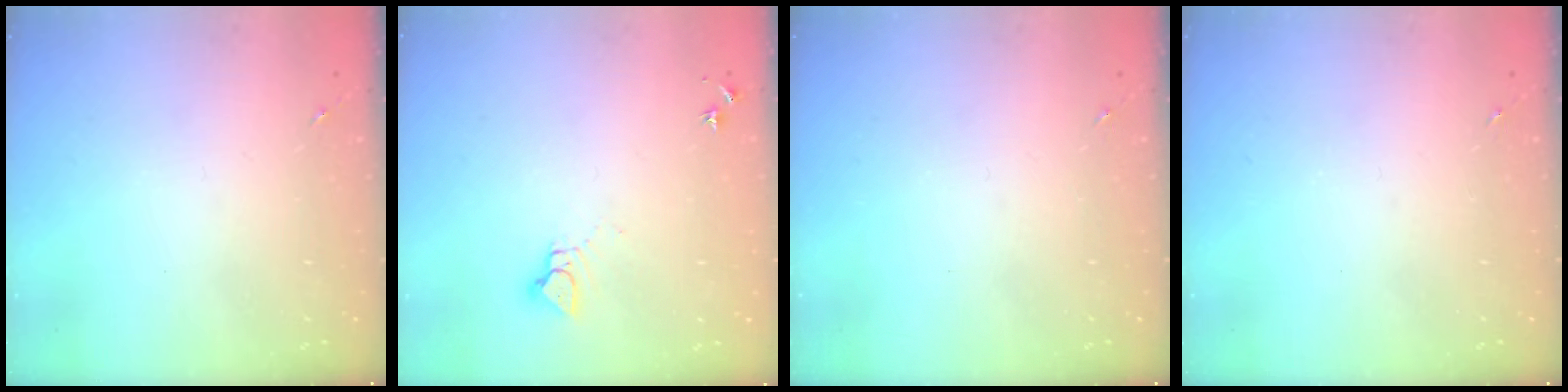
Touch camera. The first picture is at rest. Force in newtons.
{"total": 4.4, "press": 4.3, "slide": 0.4}
{"total": 0.0}
{"total": 0.0}